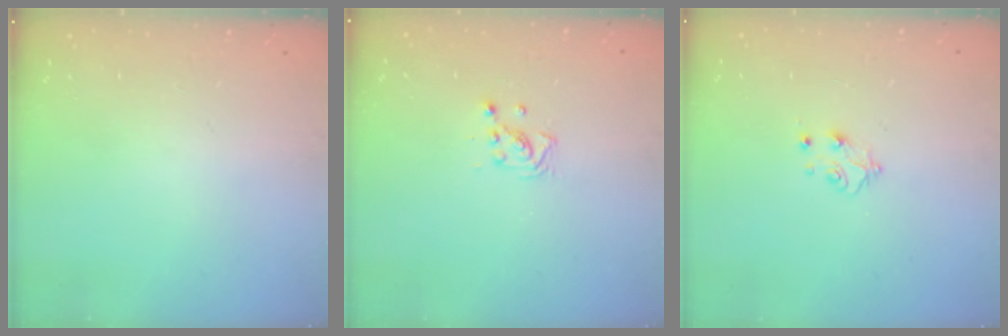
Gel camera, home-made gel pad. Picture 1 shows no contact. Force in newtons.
{"total": 3.0, "press": 3.0, "slide": 0.5}
{"total": 4.4, "press": 4.4, "slide": 0.5}